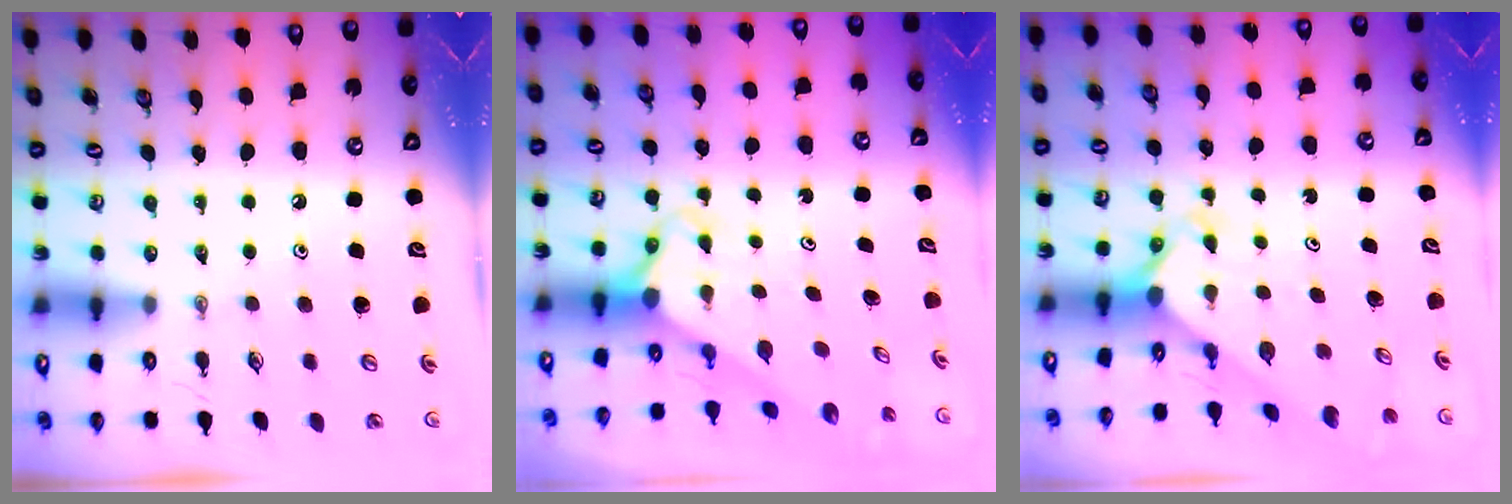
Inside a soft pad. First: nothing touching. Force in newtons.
{"total": 2.8, "press": 2.8, "slide": 0.2}
{"total": 2.7, "press": 2.6, "slide": 0.3}